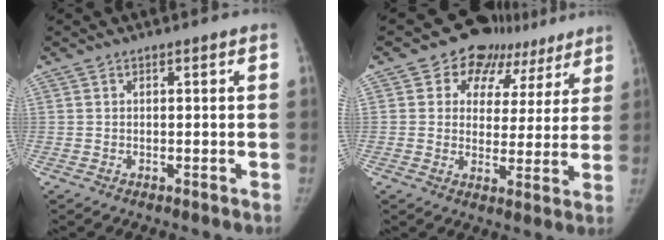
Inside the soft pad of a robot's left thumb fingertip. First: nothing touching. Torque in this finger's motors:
{"motor_torque": [-0.12, -0.21, -0.25, 0.02, 0.02]}